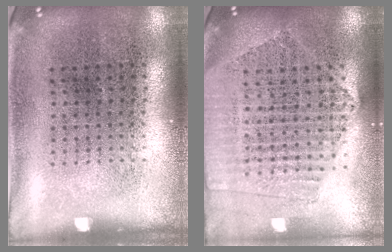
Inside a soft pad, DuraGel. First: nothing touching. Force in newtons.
{"total": 2.1, "press": 1.9, "slide": 0.9}